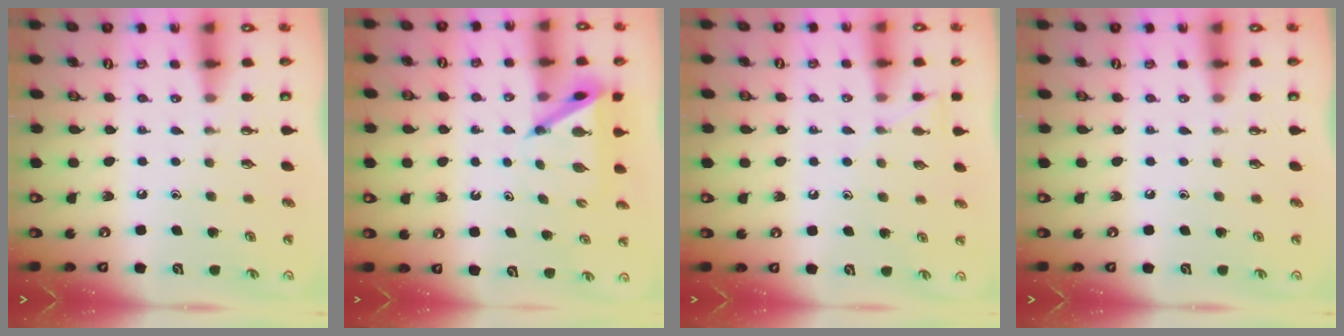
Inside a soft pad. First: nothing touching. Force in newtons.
{"total": 5.4, "press": 5.4, "slide": 0.3}
{"total": 6.3, "press": 6.2, "slide": 0.8}
{"total": 0.0}